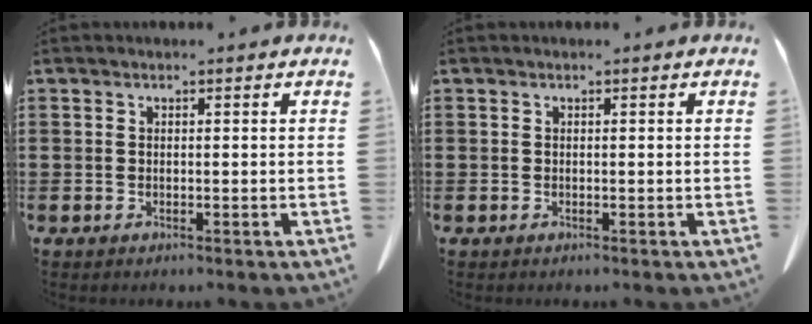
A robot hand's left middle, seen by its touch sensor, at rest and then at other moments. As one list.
[{"total": 0.0}]